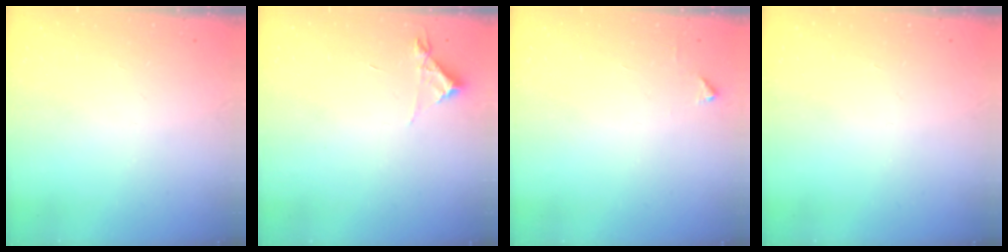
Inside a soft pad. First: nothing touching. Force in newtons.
{"total": 4.4, "press": 4.4, "slide": 0.4}
{"total": 2.1, "press": 2.1, "slide": 0.3}
{"total": 0.0}